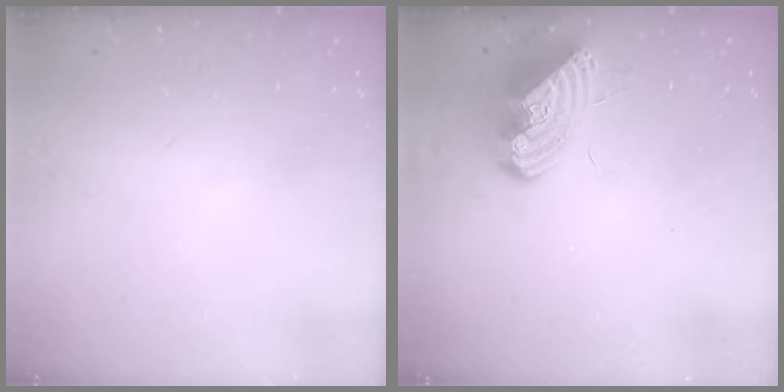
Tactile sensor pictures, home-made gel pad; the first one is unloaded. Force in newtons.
{"total": 11.0, "press": 10.9, "slide": 1.6}